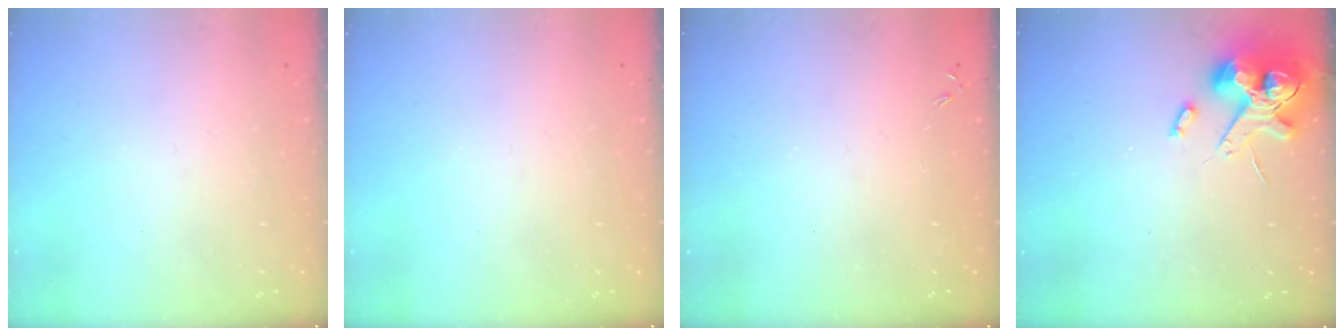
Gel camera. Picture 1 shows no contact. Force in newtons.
{"total": 0.0}
{"total": 0.0}
{"total": 12.3, "press": 12.1, "slide": 2.1}